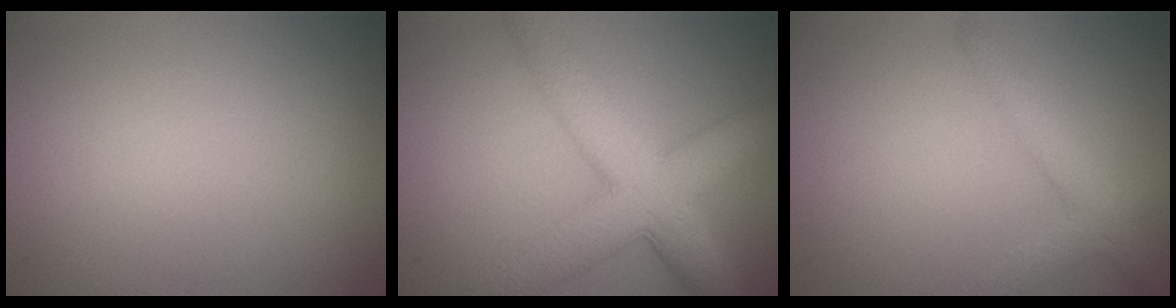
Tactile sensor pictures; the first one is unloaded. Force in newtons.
{"total": 8.4, "press": 8.4, "slide": 0.3}
{"total": 3.3, "press": 3.3, "slide": 0.2}